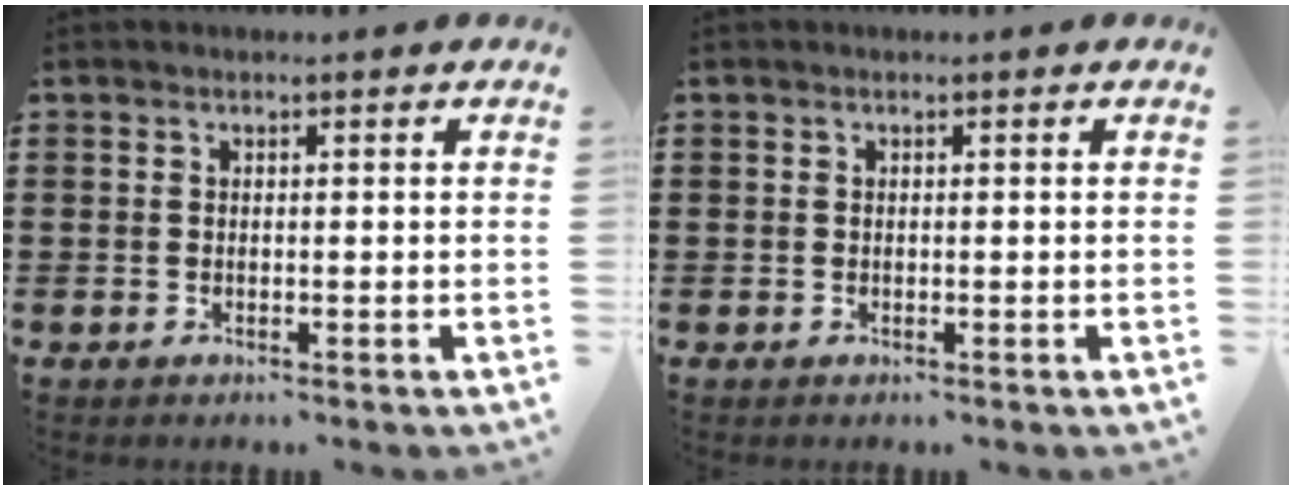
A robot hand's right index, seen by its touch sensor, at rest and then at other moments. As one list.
[{"total": 0.0}]